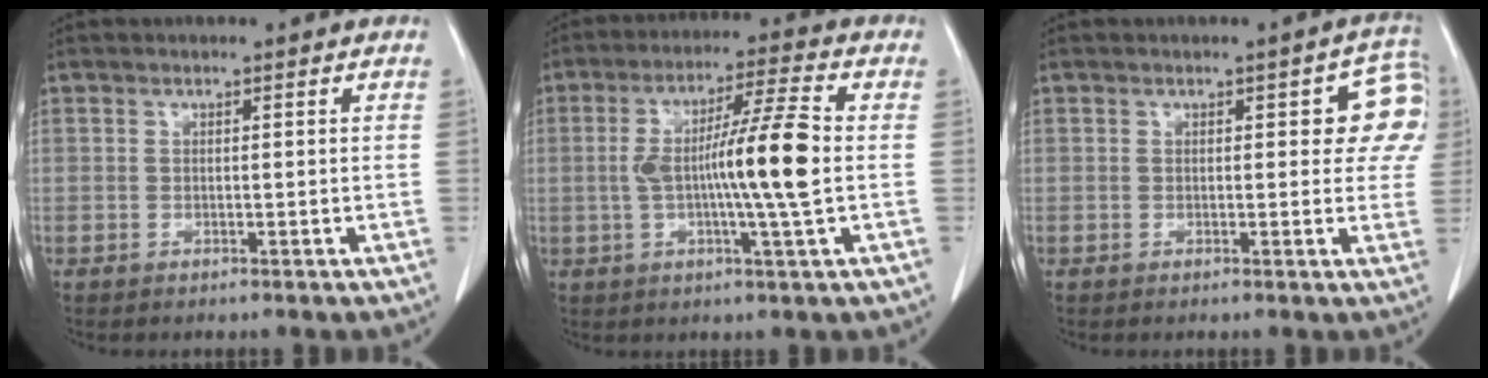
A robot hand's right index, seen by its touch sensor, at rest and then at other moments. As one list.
[{"total": 11.9, "force": [-0.4, -0.4, 11.8], "torque": [-0.211, 0.006, -0.014]}, {"total": 6.7, "force": [2.0, 3.2, 5.6], "torque": [-0.036, 0.015, 0.015]}]